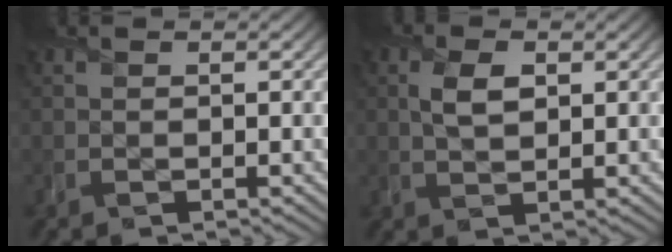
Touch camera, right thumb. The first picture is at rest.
{"total": 3.1, "force": [1.0, 1.7, 2.4], "torque": [-0.055, 0.000, 0.018]}